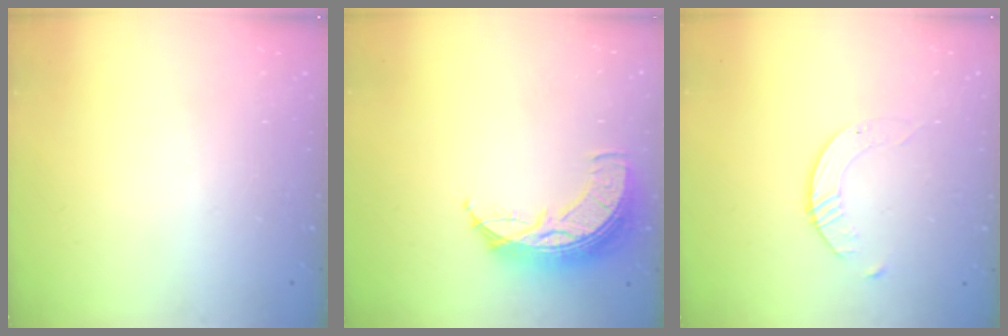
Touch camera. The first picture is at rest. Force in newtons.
{"total": 10.9, "press": 10.9, "slide": 0.7}
{"total": 2.6, "press": 2.6, "slide": 0.3}